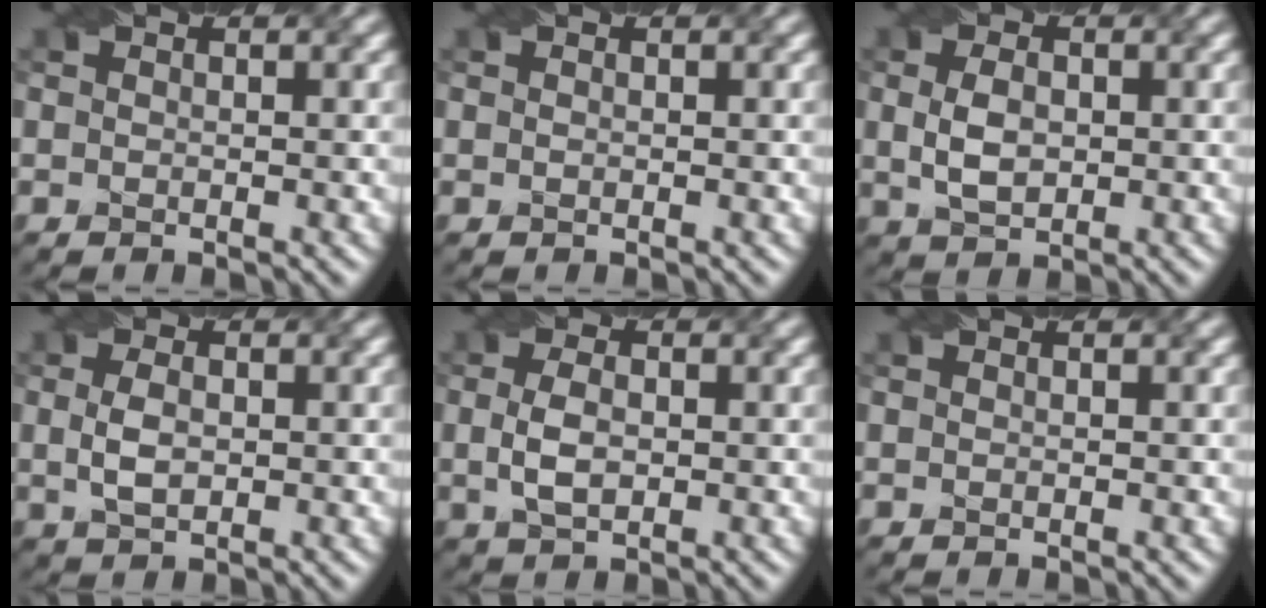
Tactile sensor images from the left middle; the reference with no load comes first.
{"total": 0.0}
{"total": 3.1, "force": [0.1, 2.0, 2.4], "torque": [-0.058, 0.002, 0.007]}
{"total": 2.5, "force": [0.0, 1.4, 2.0], "torque": [-0.050, 0.003, 0.002]}
{"total": 2.9, "force": [-0.1, 1.6, 2.3], "torque": [-0.056, 0.003, 0.000]}
{"total": 0.0}